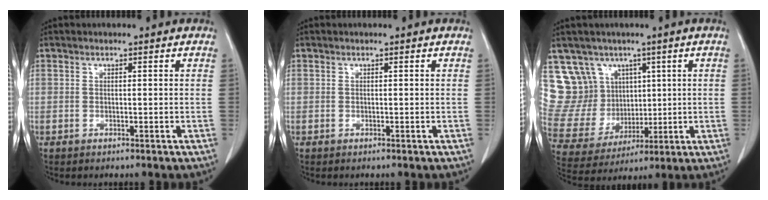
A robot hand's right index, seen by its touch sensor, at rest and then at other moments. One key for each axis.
{"total": 0.0}
{"total": 12.2, "fx": 6.2, "fy": 10.3, "fz": 2.2, "tx": -0.066, "ty": 0.053, "tz": 0.149}